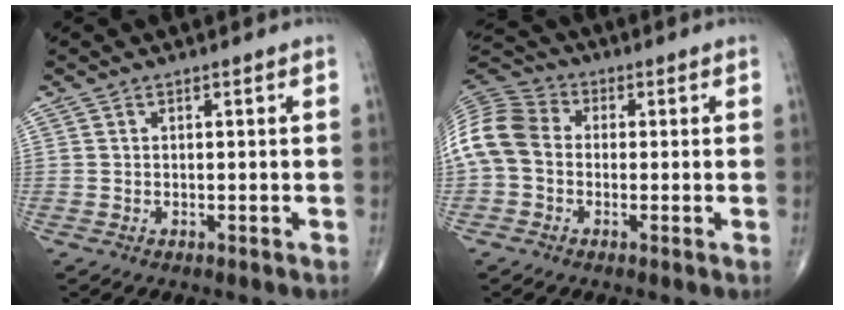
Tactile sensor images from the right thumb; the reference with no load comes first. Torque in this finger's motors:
{"motor_torque": [0.30, 0.37, 0.88, -0.36, 0.27]}